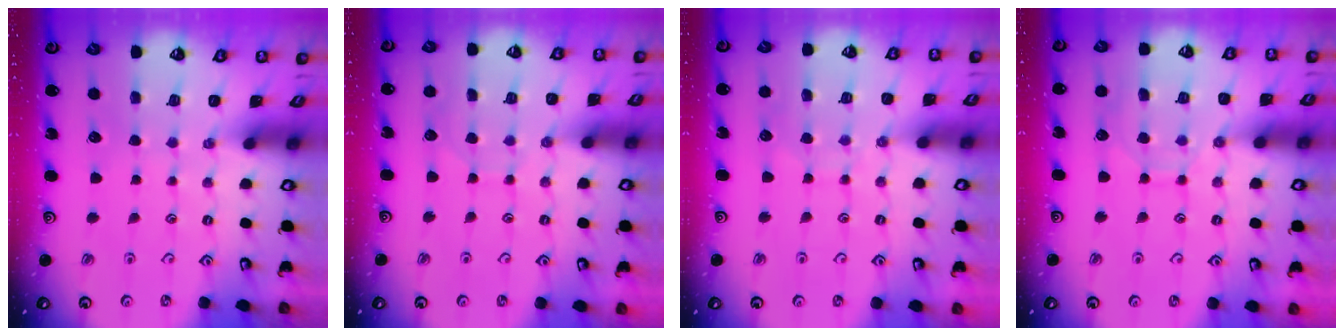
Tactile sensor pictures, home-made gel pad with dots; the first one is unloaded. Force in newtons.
{"total": 3.9, "press": 3.9, "slide": 0.3}
{"total": 6.8, "press": 6.8, "slide": 0.6}
{"total": 8.9, "press": 8.9, "slide": 0.7}